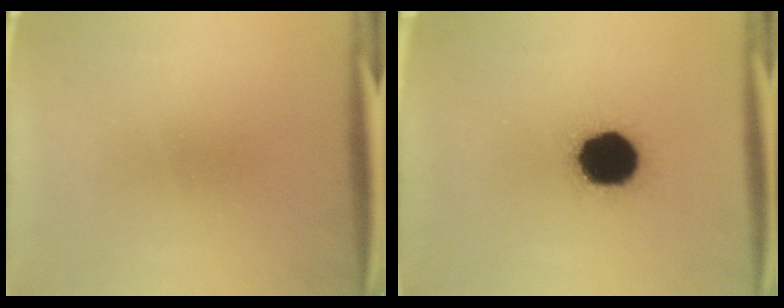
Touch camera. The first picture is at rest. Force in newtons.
{"total": 16.1}